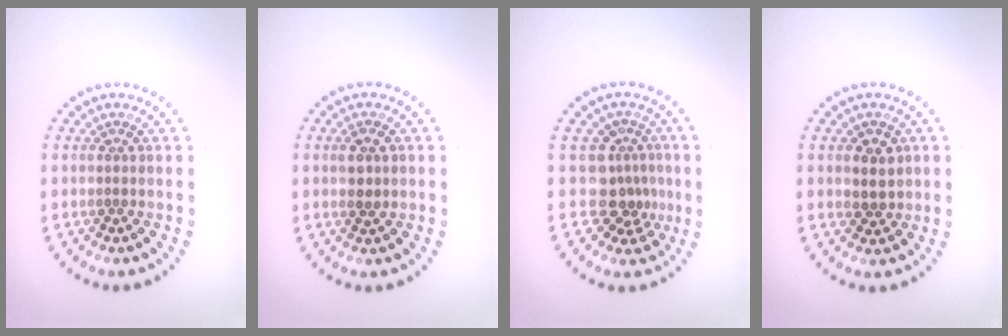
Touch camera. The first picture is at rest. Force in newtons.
{"total": 1.8, "press": 1.8, "slide": 0.4}
{"total": 3.2, "press": 2.3, "slide": 2.2}
{"total": 2.2, "press": 2.1, "slide": 0.7}